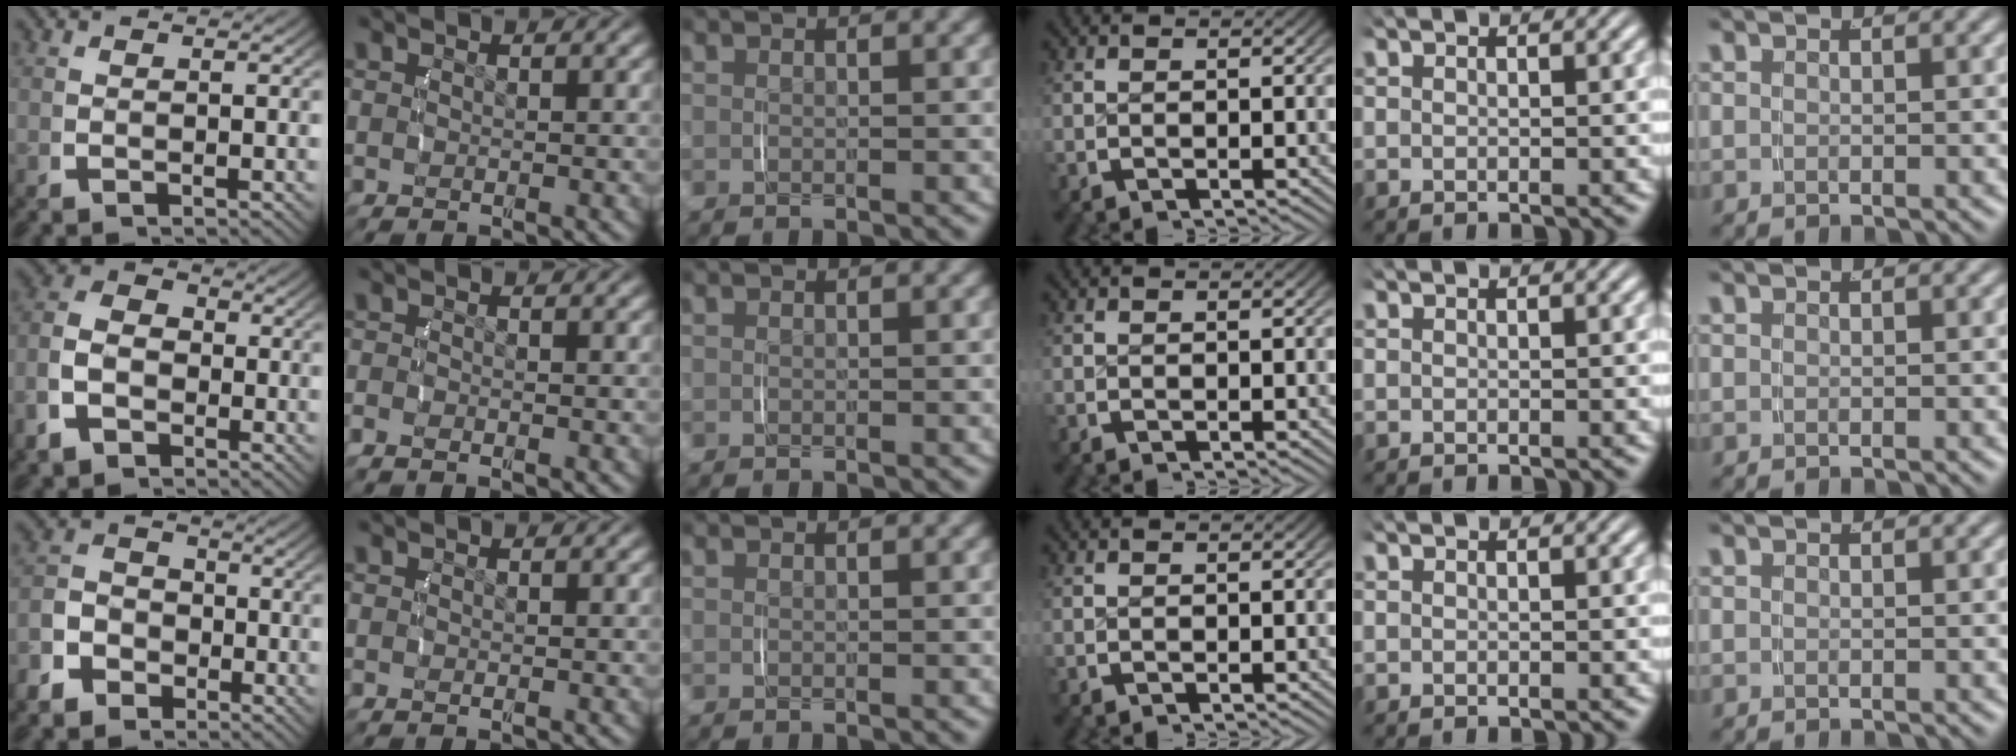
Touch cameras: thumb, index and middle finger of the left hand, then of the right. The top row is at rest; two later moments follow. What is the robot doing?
{"motion": "lift_and_place", "object": "napkin"}